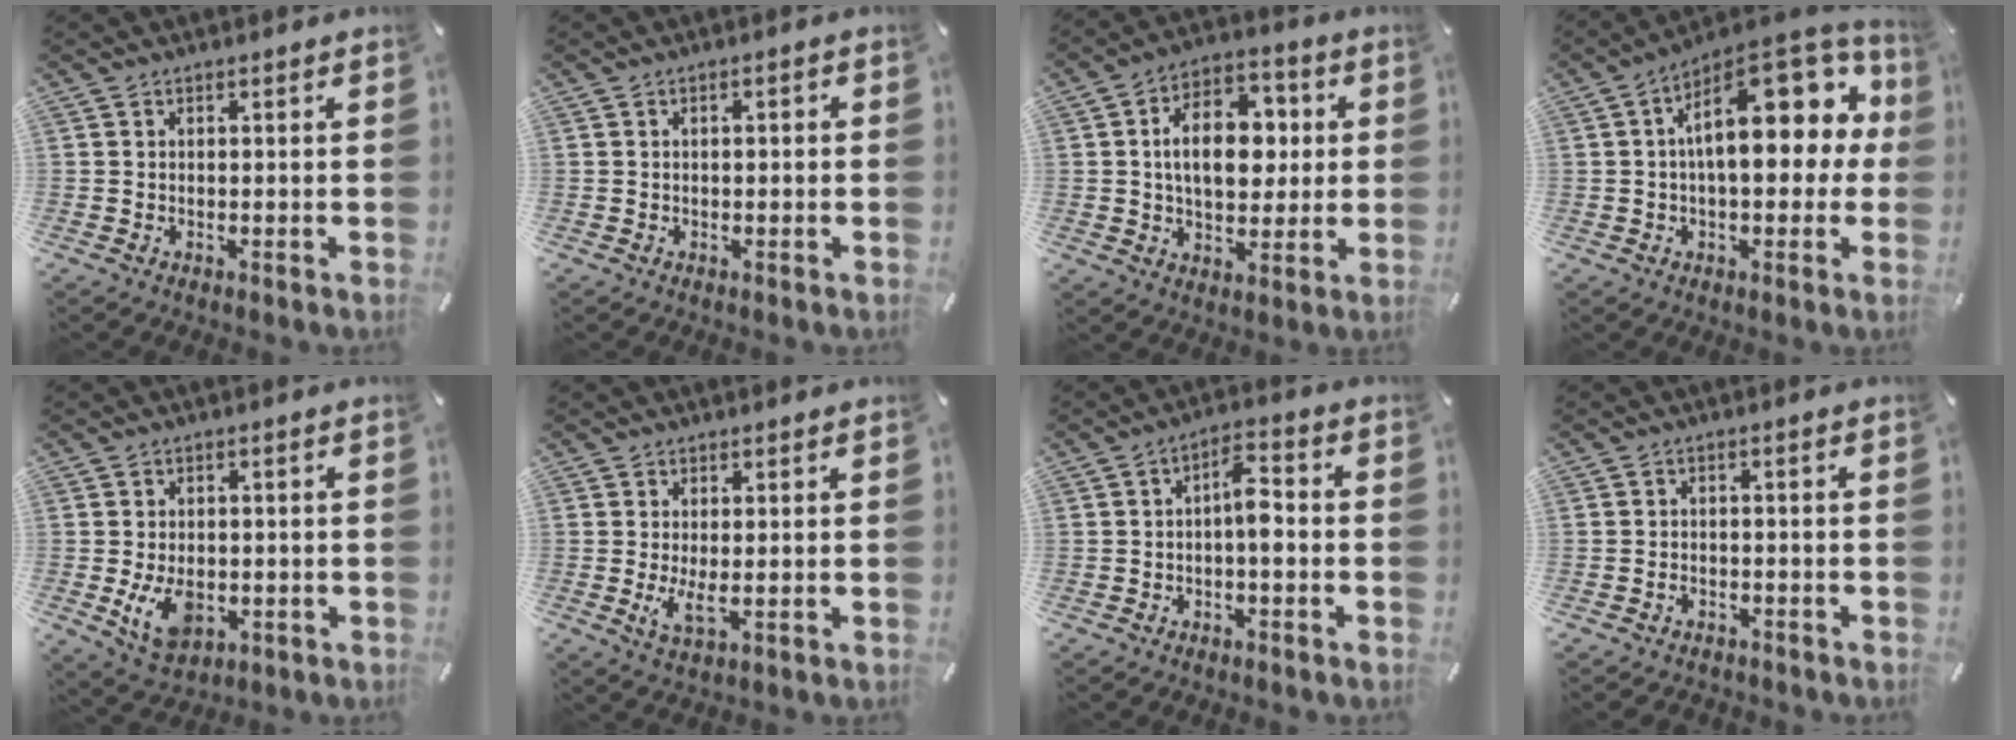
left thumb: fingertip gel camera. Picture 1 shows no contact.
{"total": 1.3, "force": [-0.3, 0.6, 1.1], "torque": [-0.019, 0.002, -0.007]}
{"total": 14.3, "force": [1.2, 9.6, 10.5], "torque": [-0.164, 0.005, 0.020]}
{"total": 20.9, "force": [5.0, 10.4, 17.4], "torque": [-0.233, -0.029, 0.084]}
{"total": 7.7, "force": [-1.5, 5.2, 5.5], "torque": [-0.106, -0.003, -0.027]}
{"total": 4.2, "force": [0.0, 1.6, 3.9], "torque": [-0.082, -0.011, -0.005]}
{"total": 6.7, "force": [-1.1, 3.0, 5.9], "torque": [-0.095, 0.020, -0.021]}
{"total": 2.2, "force": [-1.6, 1.2, 0.7], "torque": [-0.014, 0.009, -0.035]}